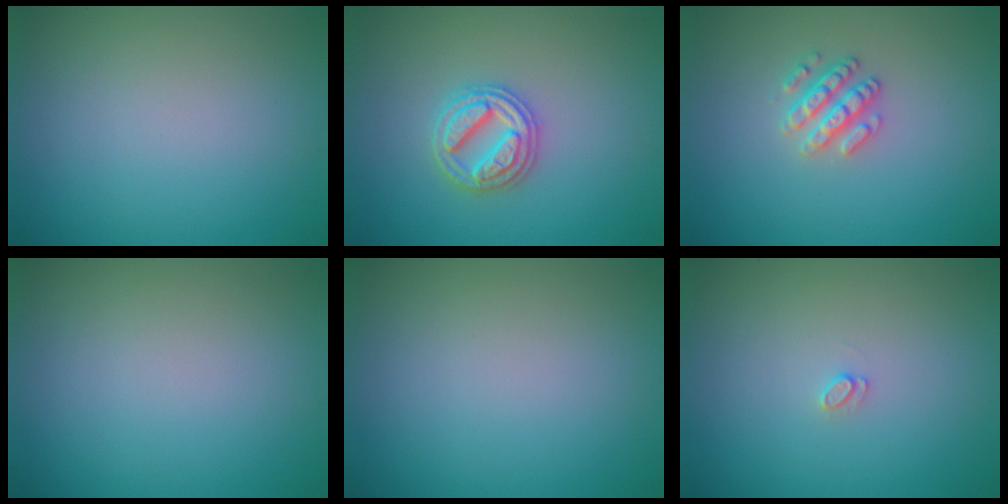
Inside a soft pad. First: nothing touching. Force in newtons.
{"total": 3.2, "press": 3.2, "slide": 0.6}
{"total": 2.5, "press": 2.4, "slide": 0.6}
{"total": 0.0}
{"total": 0.0}
{"total": 0.7, "press": 0.7, "slide": 0.1}